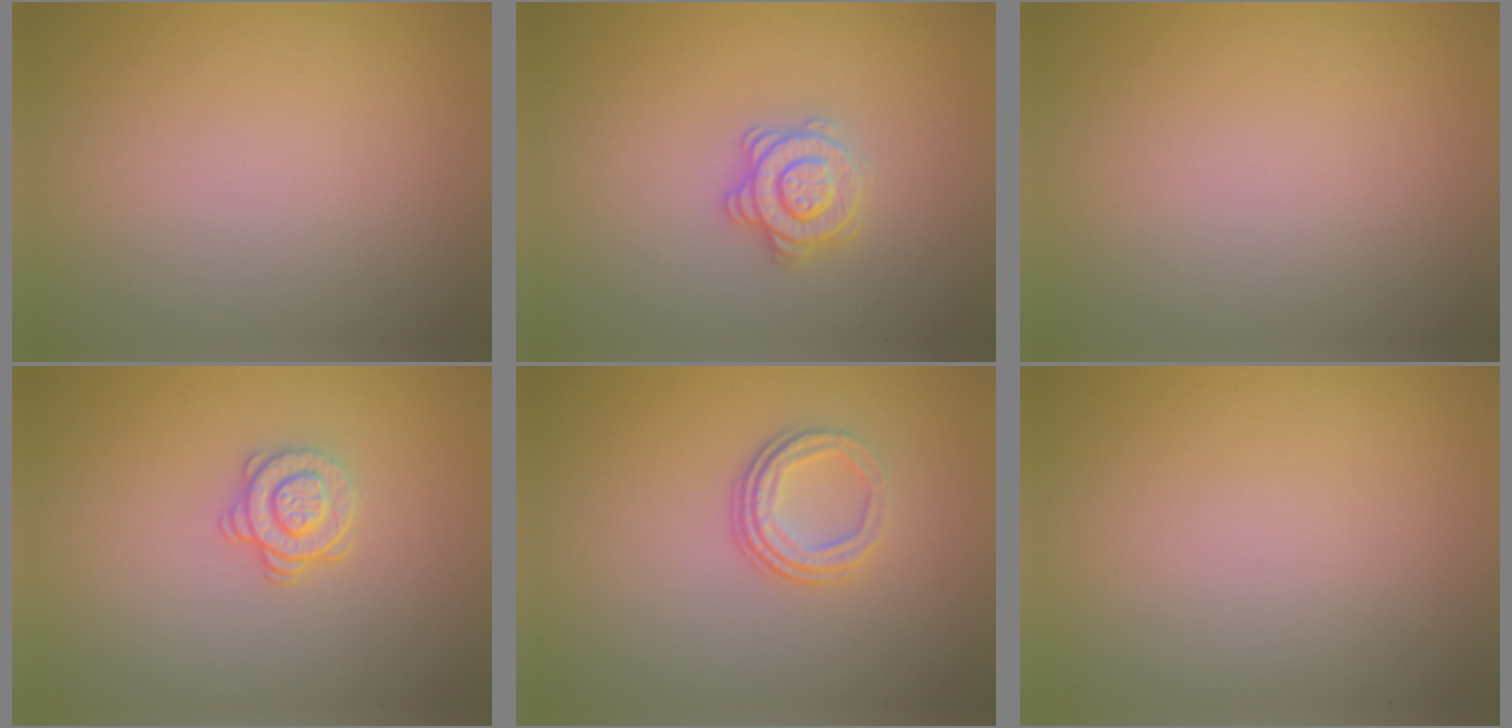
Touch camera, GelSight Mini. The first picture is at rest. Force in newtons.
{"total": 2.8, "press": 2.6, "slide": 1.0}
{"total": 0.0}
{"total": 2.1, "press": 1.7, "slide": 1.2}
{"total": 3.3, "press": 2.2, "slide": 2.4}
{"total": 0.0}